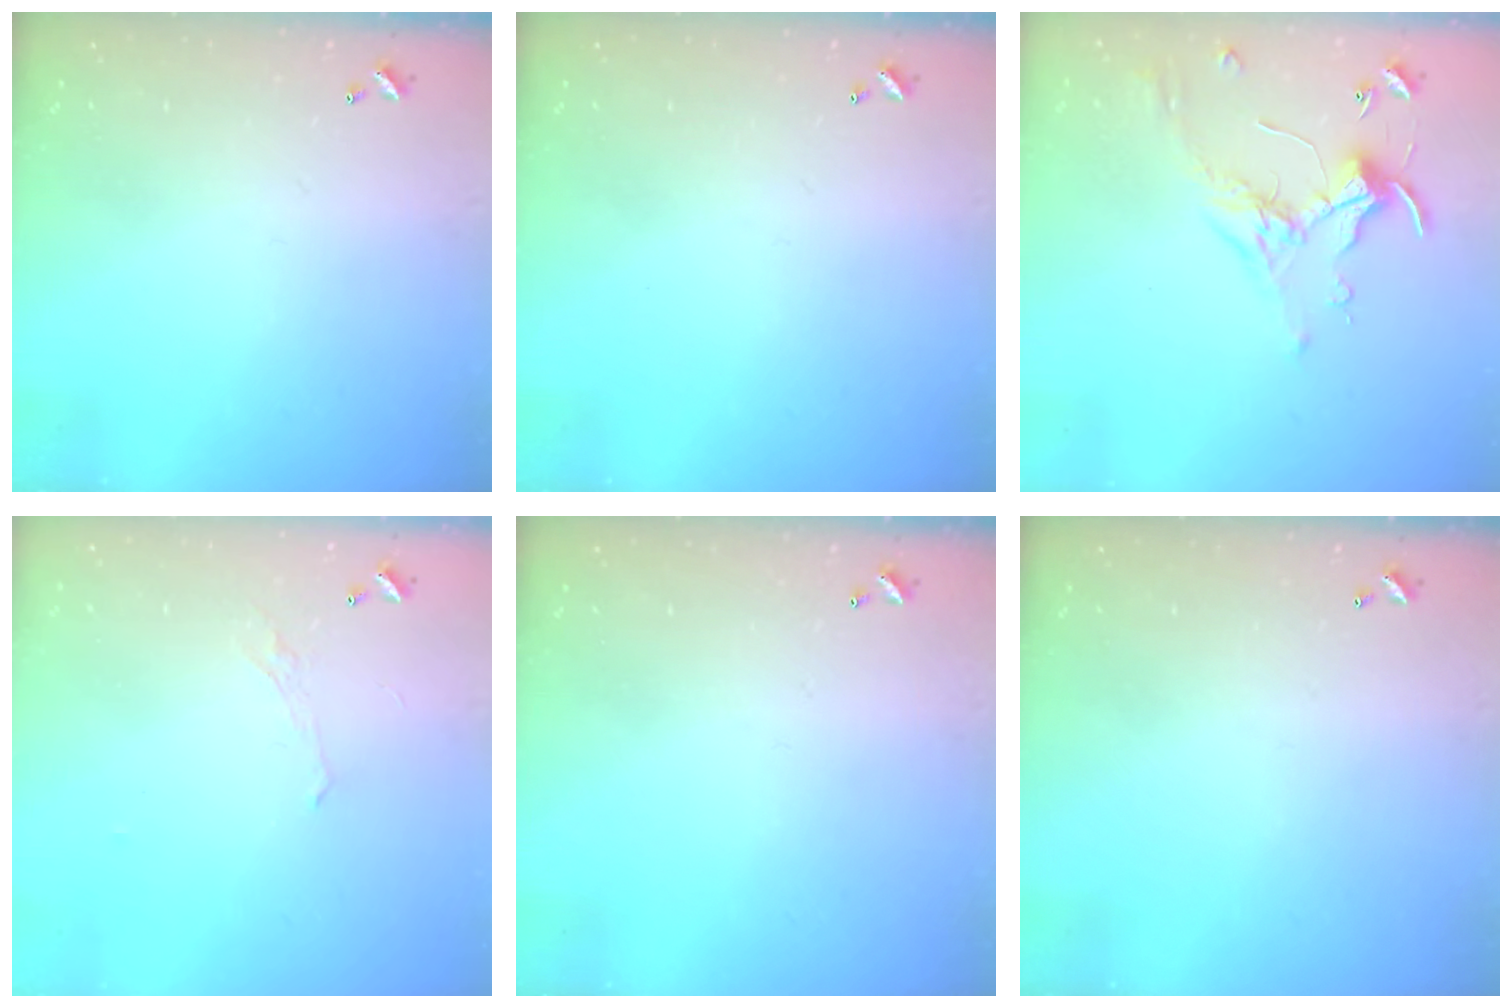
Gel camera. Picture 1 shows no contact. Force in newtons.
{"total": 0.0}
{"total": 0.6, "press": 0.5, "slide": 0.3}
{"total": 0.7, "press": 0.4, "slide": 0.6}
{"total": 0.0}
{"total": 0.0}